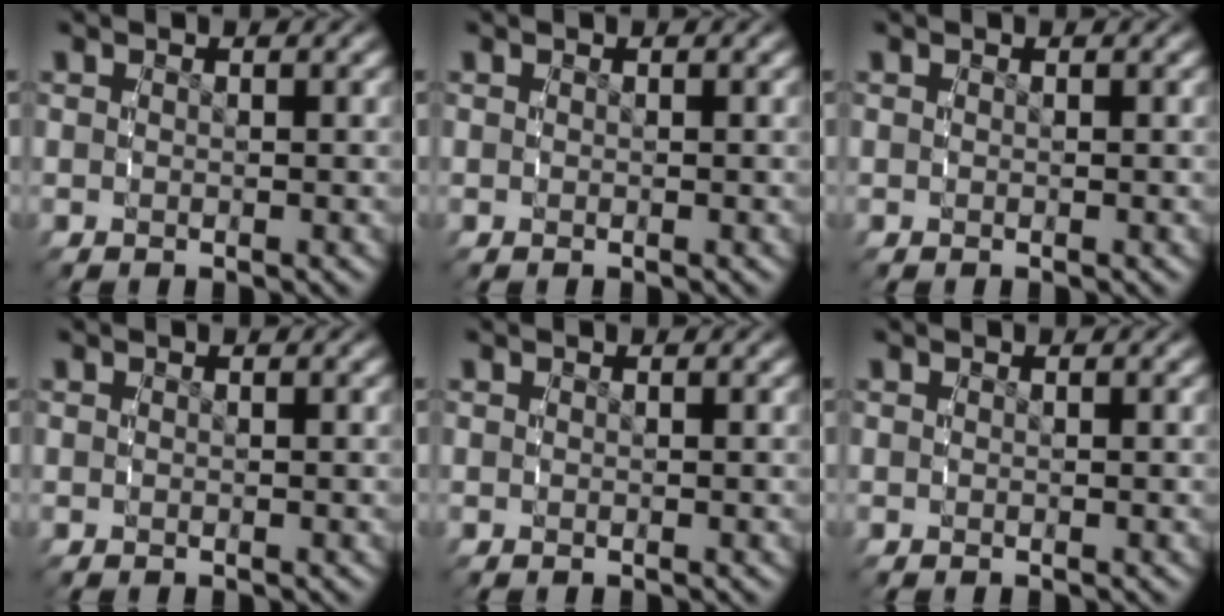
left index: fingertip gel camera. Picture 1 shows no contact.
{"total": 0.0}
{"total": 0.0}
{"total": 0.0}
{"total": 0.0}
{"total": 0.0}